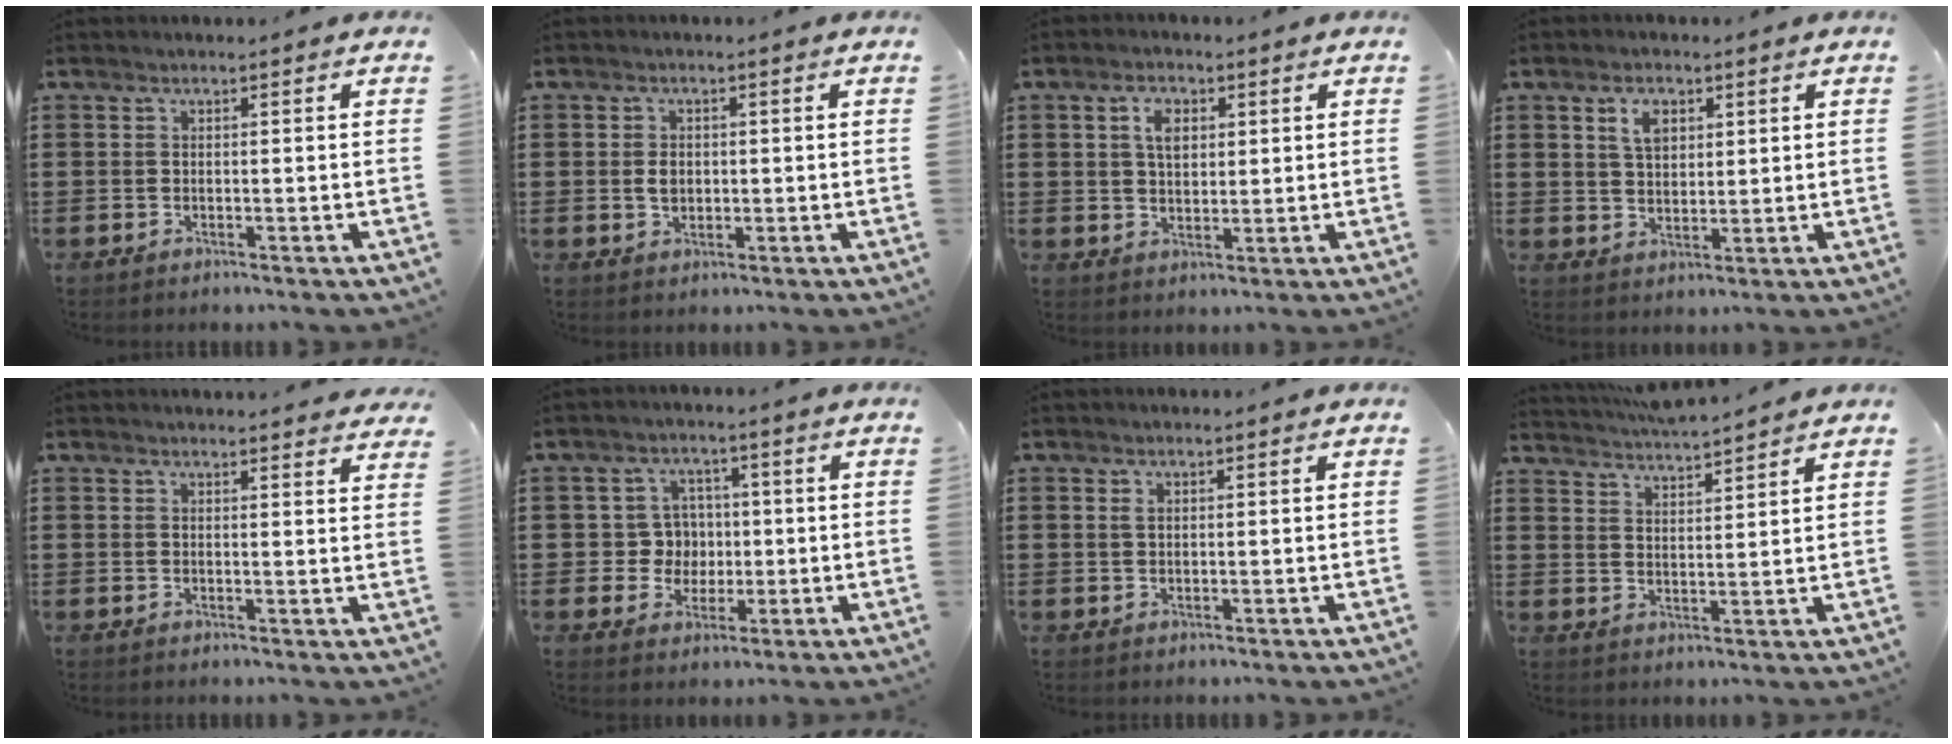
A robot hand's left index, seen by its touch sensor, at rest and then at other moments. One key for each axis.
{"total": 2.3, "fx": 0.1, "fy": 1.7, "fz": 1.5, "tx": -0.033, "ty": 0.006, "tz": 0.000}
{"total": 4.2, "fx": 1.5, "fy": 2.6, "fz": 2.9, "tx": -0.058, "ty": 0.008, "tz": 0.024}
{"total": 4.2, "fx": 2.1, "fy": 2.4, "fz": 2.7, "tx": -0.053, "ty": 0.006, "tz": 0.036}
{"total": 2.3, "fx": 2.3, "fy": -0.1, "fz": 0.3, "tx": -0.004, "ty": -0.008, "tz": 0.042}
{"total": 5.3, "fx": 0.1, "fy": 5.1, "fz": 1.5, "tx": -0.044, "ty": 0.013, "tz": -0.001}
{"total": 1.0, "fx": 0.5, "fy": 0.4, "fz": 0.7, "tx": -0.015, "ty": 0.004, "tz": 0.009}
{"total": 4.1, "fx": 4.0, "fy": -0.5, "fz": 0.2, "tx": -0.019, "ty": -0.022, "tz": 0.071}